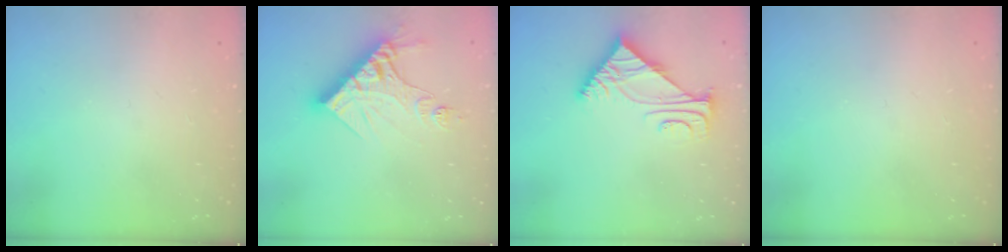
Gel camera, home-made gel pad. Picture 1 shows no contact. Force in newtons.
{"total": 14.0, "press": 13.9, "slide": 1.7}
{"total": 5.6, "press": 5.5, "slide": 0.8}
{"total": 0.0}